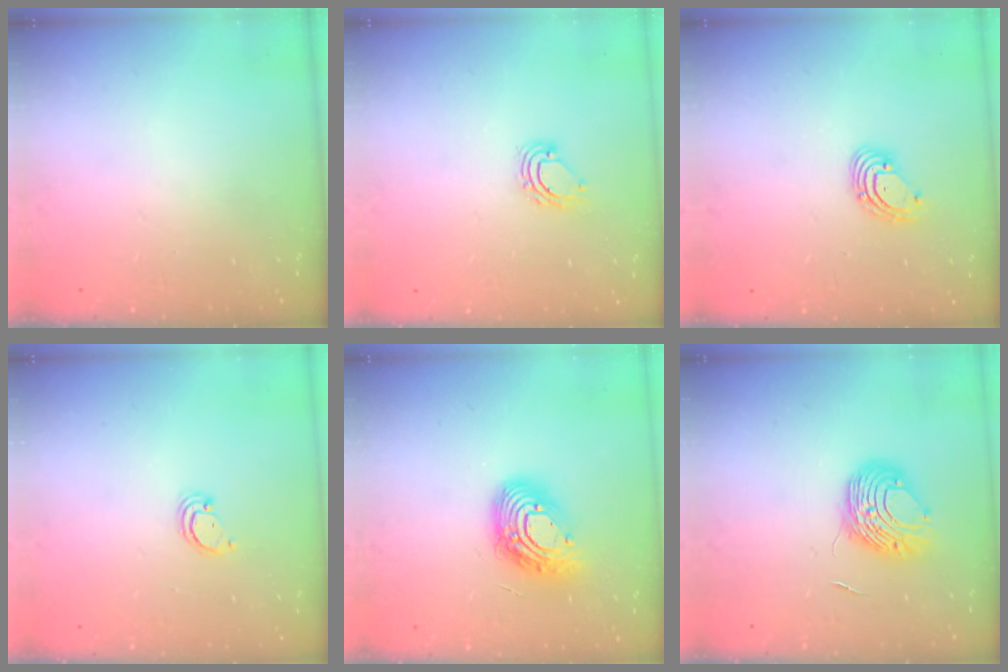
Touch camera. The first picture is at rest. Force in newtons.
{"total": 4.0, "press": 4.0, "slide": 0.2}
{"total": 3.7, "press": 3.7, "slide": 0.4}
{"total": 2.4, "press": 2.4, "slide": 0.2}
{"total": 14.4, "press": 14.3, "slide": 1.3}
{"total": 8.7, "press": 8.7, "slide": 0.4}